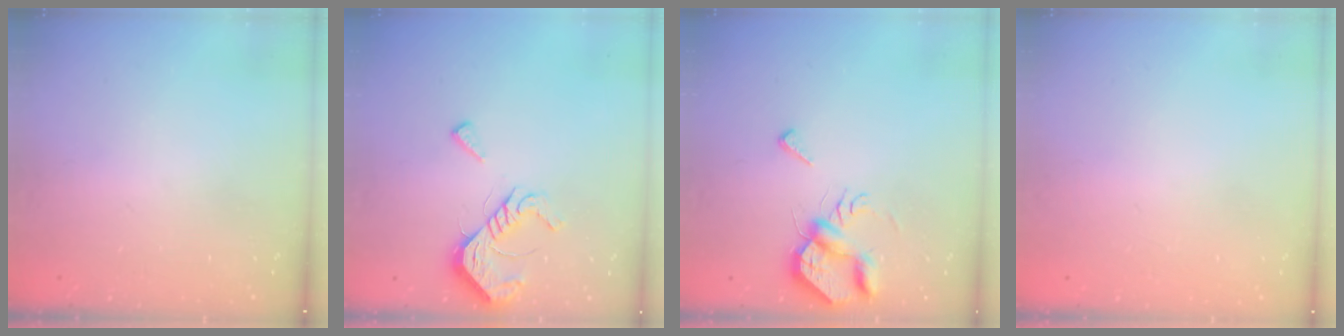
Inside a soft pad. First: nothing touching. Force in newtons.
{"total": 10.4, "press": 10.4, "slide": 1.1}
{"total": 9.0, "press": 9.0, "slide": 0.6}
{"total": 1.8, "press": 1.8, "slide": 0.1}